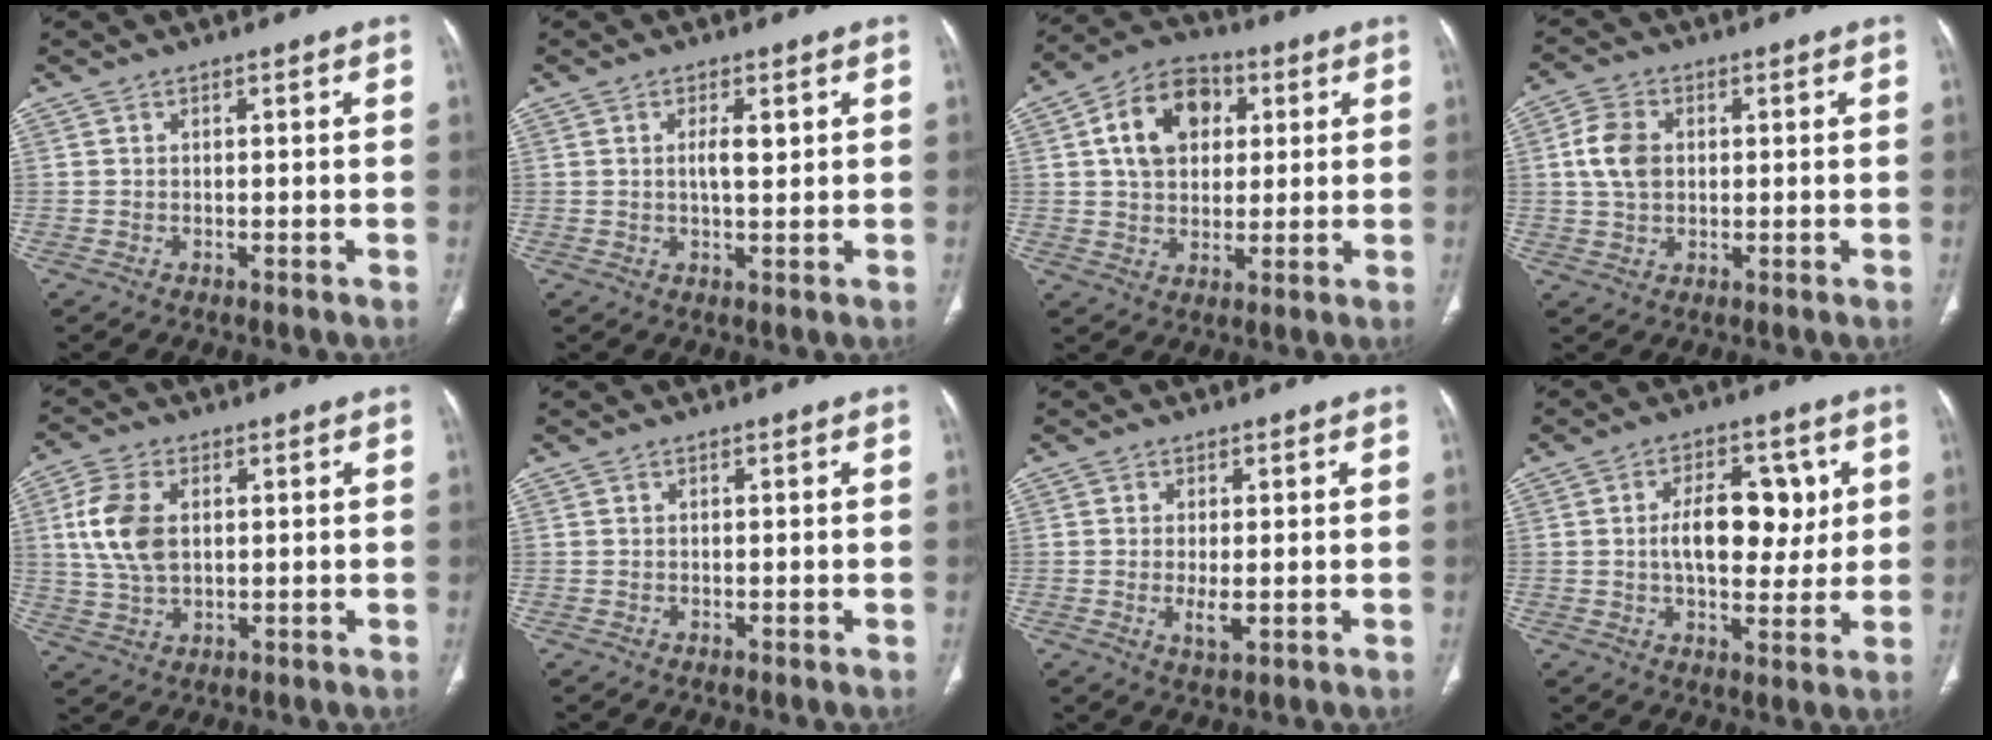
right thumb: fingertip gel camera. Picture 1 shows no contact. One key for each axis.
{"total": 3.3, "fx": 0.8, "fy": 1.1, "fz": 3.0, "tx": -0.047, "ty": -0.004, "tz": 0.012}
{"total": 13.1, "fx": 3.5, "fy": 9.5, "fz": 8.4, "tx": -0.112, "ty": 0.007, "tz": 0.051}
{"total": 6.6, "fx": 0.8, "fy": 4.8, "fz": 4.4, "tx": -0.083, "ty": 0.005, "tz": 0.014}
{"total": 9.5, "fx": 1.7, "fy": 5.9, "fz": 7.2, "tx": -0.151, "ty": 0.001, "tz": 0.037}
{"total": 0.0}
{"total": 3.4, "fx": -0.4, "fy": 1.3, "fz": 3.1, "tx": -0.060, "ty": -0.009, "tz": -0.006}
{"total": 12.2, "fx": 1.9, "fy": 7.0, "fz": 9.9, "tx": -0.110, "ty": -0.001, "tz": 0.030}